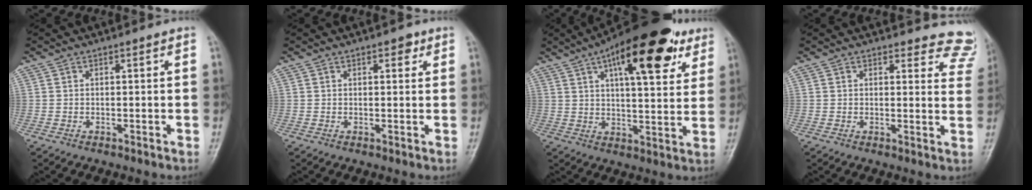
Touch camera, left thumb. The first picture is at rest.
{"total": 1.9, "force": [1.1, 1.0, 1.2], "torque": [-0.006, -0.002, 0.012]}
{"total": 20.9, "force": [10.5, 7.9, 16.3], "torque": [-0.215, -0.015, 0.152]}
{"total": 9.2, "force": [8.6, 3.2, 0.1], "torque": [0.062, -0.058, 0.056]}